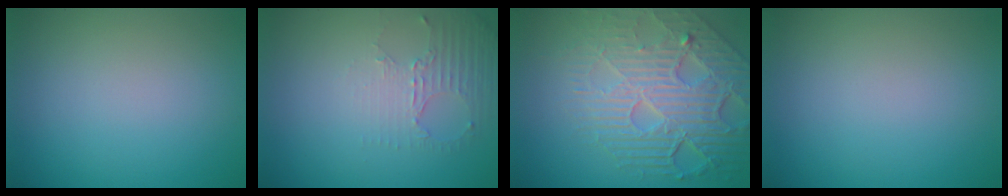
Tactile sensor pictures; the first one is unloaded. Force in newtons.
{"total": 2.7, "press": 1.9, "slide": 1.9}
{"total": 8.6, "press": 5.8, "slide": 6.4}
{"total": 0.0}